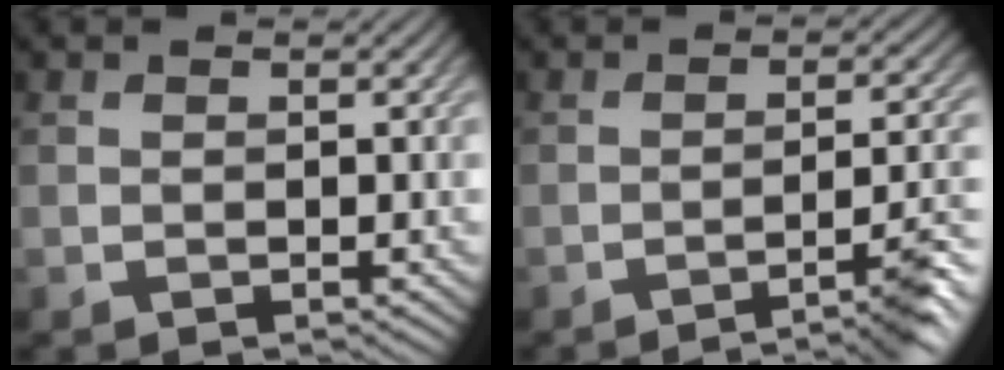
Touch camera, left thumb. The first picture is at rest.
{"total": 7.1, "force": [-4.3, 0.9, 5.6], "torque": [-0.074, 0.006, -0.066]}